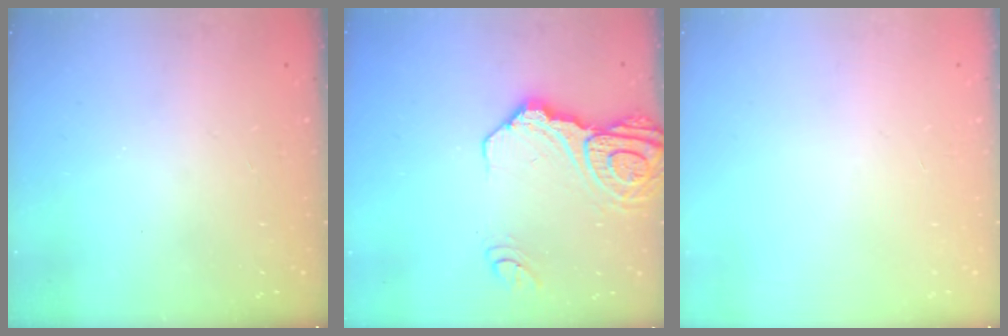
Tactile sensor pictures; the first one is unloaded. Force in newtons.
{"total": 16.8, "press": 16.7, "slide": 2.0}
{"total": 0.0}